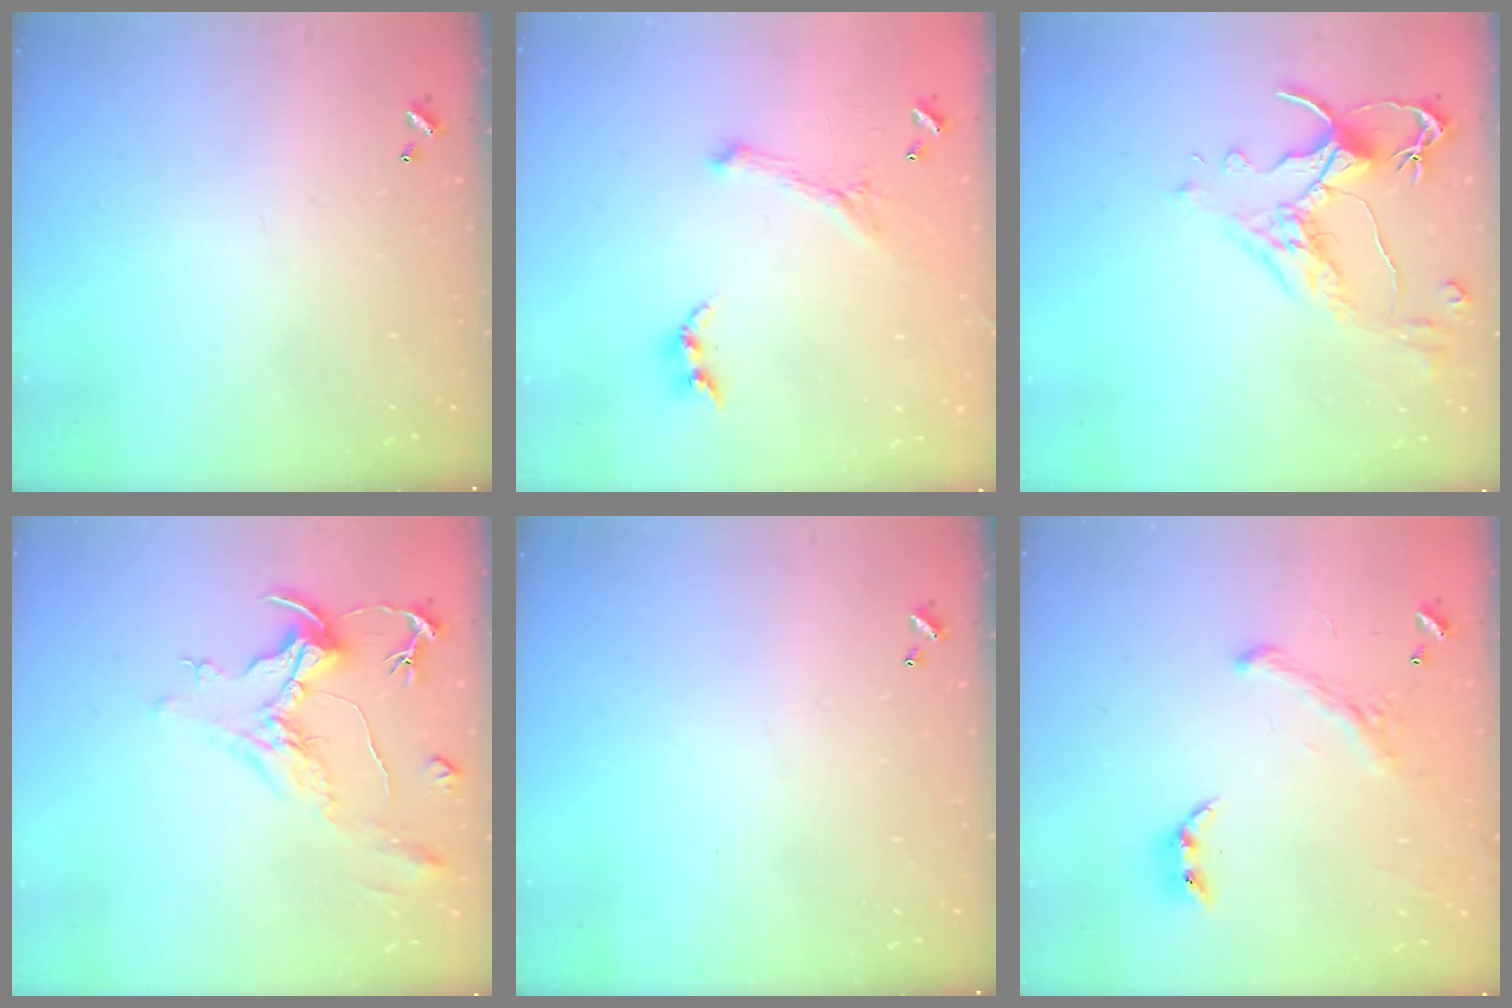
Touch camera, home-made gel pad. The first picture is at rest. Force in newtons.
{"total": 1.6, "press": 1.5, "slide": 0.4}
{"total": 2.5, "press": 2.1, "slide": 1.2}
{"total": 2.2, "press": 1.7, "slide": 1.3}
{"total": 0.0}
{"total": 1.6, "press": 1.1, "slide": 1.2}